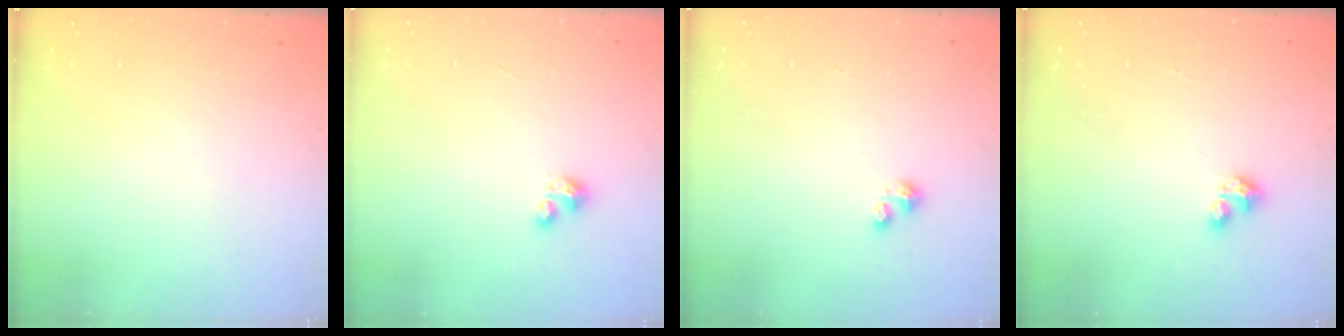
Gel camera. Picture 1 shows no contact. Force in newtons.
{"total": 2.5, "press": 2.5, "slide": 0.3}
{"total": 0.9, "press": 0.9, "slide": 0.3}
{"total": 3.3, "press": 3.3, "slide": 0.2}